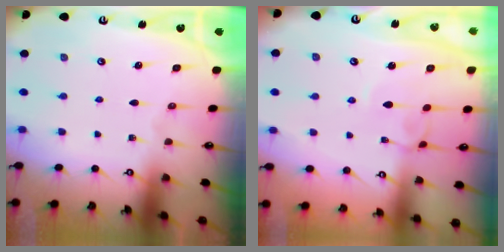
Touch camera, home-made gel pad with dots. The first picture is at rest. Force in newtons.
{"total": 2.5, "press": 2.5, "slide": 0.3}